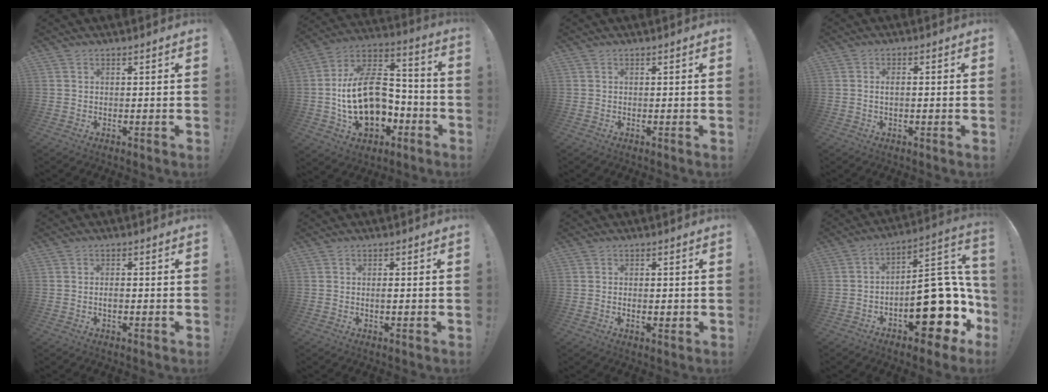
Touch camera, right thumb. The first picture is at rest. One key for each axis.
{"total": 21.5, "fx": -3.2, "fy": 14.5, "fz": 15.6, "tx": -0.272, "ty": 0.021, "tz": -0.044}
{"total": 0.0}
{"total": 2.2, "fx": -0.3, "fy": 0.7, "fz": 2.1, "tx": -0.041, "ty": 0.007, "tz": -0.005}
{"total": 1.7, "fx": -0.7, "fy": 0.7, "fz": 1.4, "tx": -0.021, "ty": 0.002, "tz": -0.014}
{"total": 1.2, "fx": -0.3, "fy": 0.2, "fz": 1.1, "tx": -0.018, "ty": 0.001, "tz": -0.007}
{"total": 2.2, "fx": -0.3, "fy": 1.1, "fz": 1.9, "tx": -0.016, "ty": -0.002, "tz": -0.006}
{"total": 22.5, "fx": -6.1, "fy": 11.1, "fz": 18.6, "tx": -0.235, "ty": 0.044, "tz": -0.077}